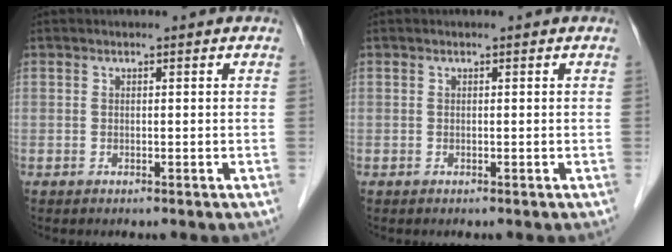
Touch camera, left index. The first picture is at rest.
{"total": 0.0}